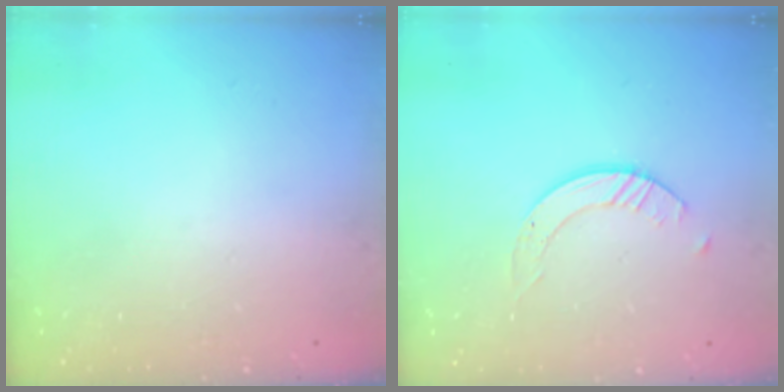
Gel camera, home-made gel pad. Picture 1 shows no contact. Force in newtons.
{"total": 2.6, "press": 2.5, "slide": 0.3}